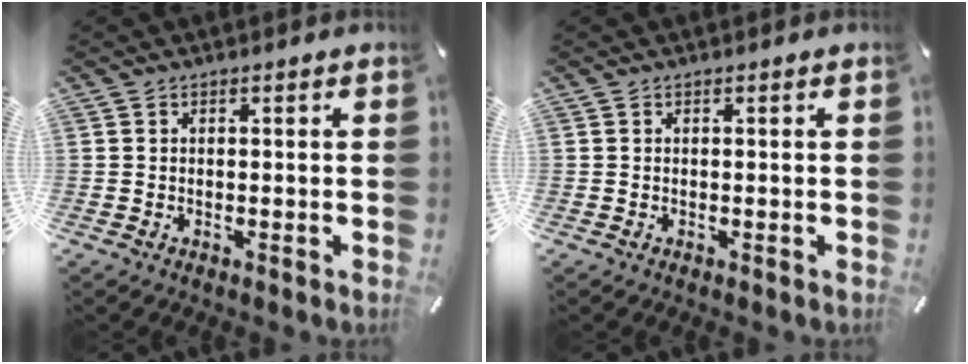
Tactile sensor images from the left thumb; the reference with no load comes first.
{"total": 0.0}